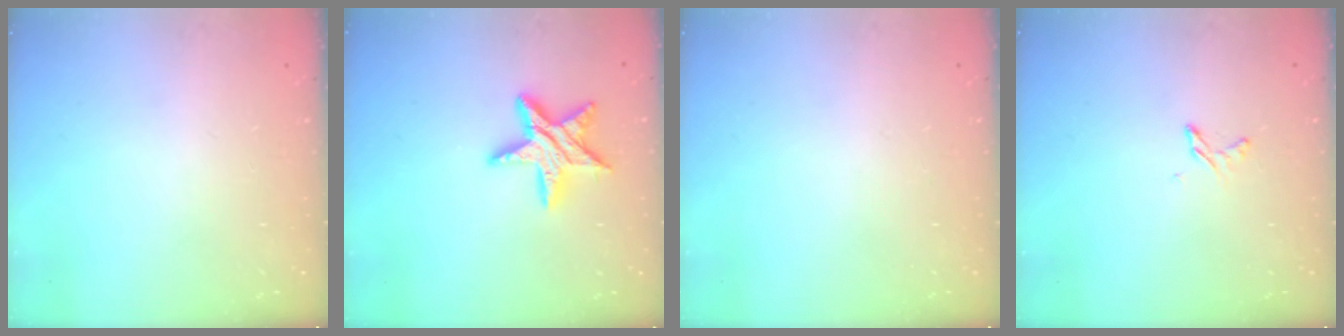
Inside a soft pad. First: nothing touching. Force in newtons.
{"total": 11.7, "press": 11.7, "slide": 0.8}
{"total": 0.0}
{"total": 3.9, "press": 3.8, "slide": 0.4}